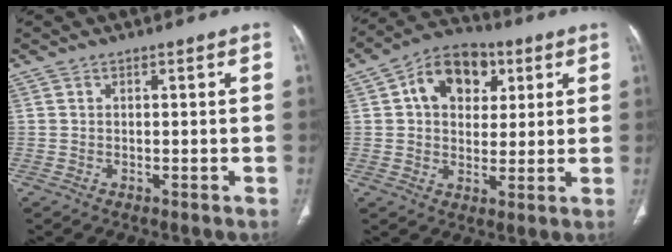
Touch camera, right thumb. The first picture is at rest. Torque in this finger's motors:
{"motor_torque": [-0.32, 0.42, 0.05, -0.02, 0.22]}